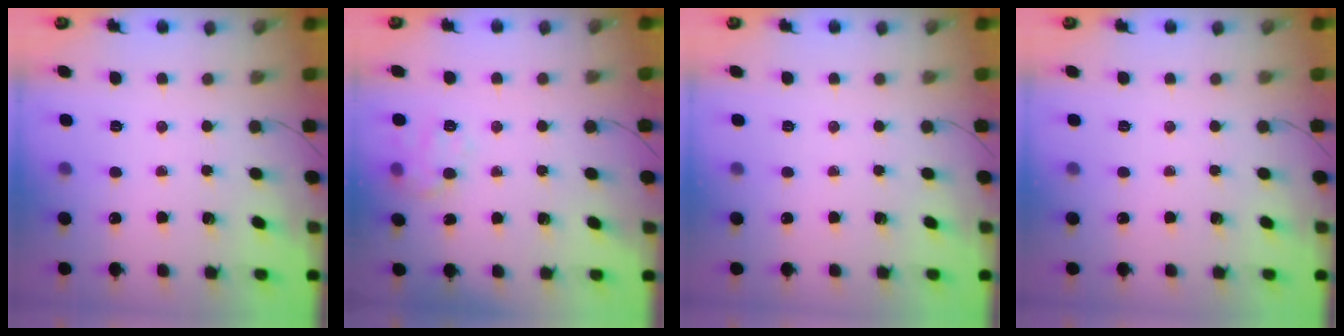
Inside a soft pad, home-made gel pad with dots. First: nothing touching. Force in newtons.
{"total": 10.3, "press": 10.3, "slide": 0.3}
{"total": 0.0}
{"total": 0.0}